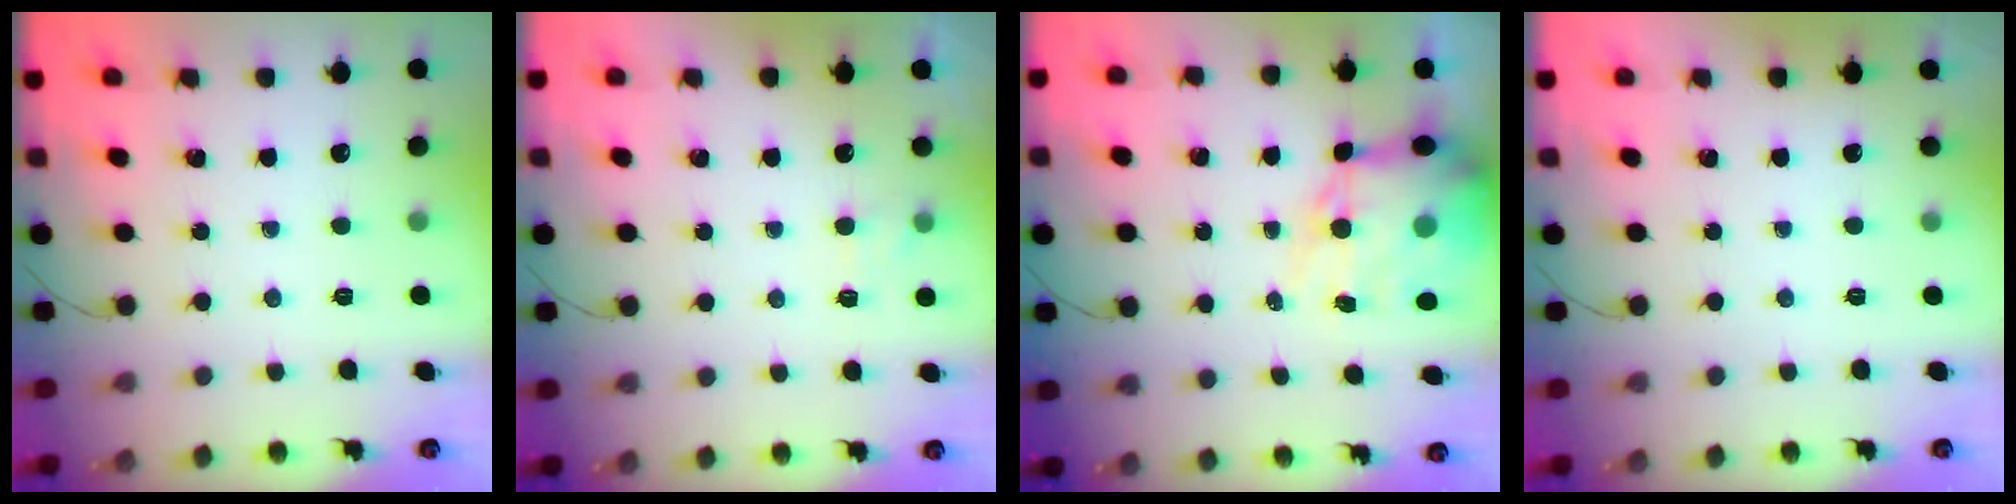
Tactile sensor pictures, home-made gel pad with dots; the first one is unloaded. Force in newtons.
{"total": 2.6, "press": 2.4, "slide": 1.2}
{"total": 15.1, "press": 14.7, "slide": 3.6}
{"total": 1.9, "press": 1.9, "slide": 0.3}